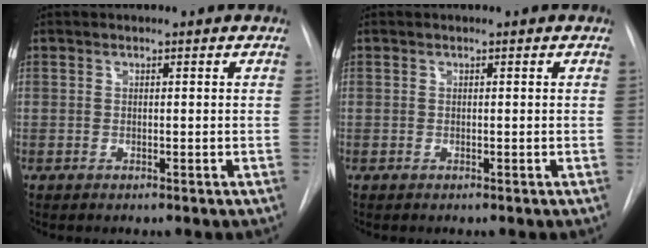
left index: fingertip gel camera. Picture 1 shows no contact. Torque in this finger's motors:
{"motor_torque": [0.00, 0.00, 0.00, -0.01]}